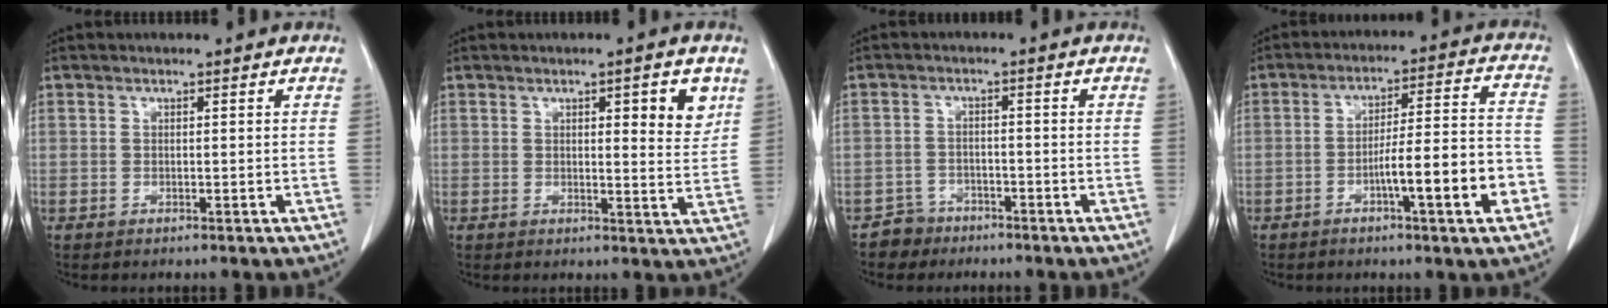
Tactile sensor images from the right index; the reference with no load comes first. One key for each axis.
{"total": 5.8, "fx": 2.6, "fy": 1.2, "fz": 5.1, "tx": -0.062, "ty": -0.013, "tz": 0.029}
{"total": 3.3, "fx": -2.3, "fy": 2.1, "fz": -0.7, "tx": 0.014, "ty": 0.010, "tz": -0.041}
{"total": 12.0, "fx": -4.3, "fy": 0.9, "fz": 11.1, "tx": -0.167, "ty": 0.012, "tz": -0.062}